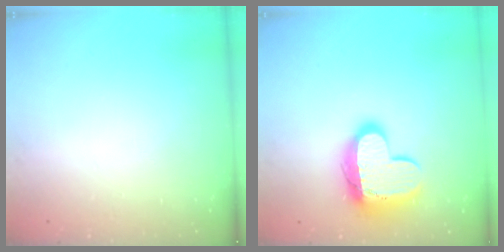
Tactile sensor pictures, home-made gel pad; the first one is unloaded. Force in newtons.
{"total": 14.3, "press": 14.3, "slide": 1.2}